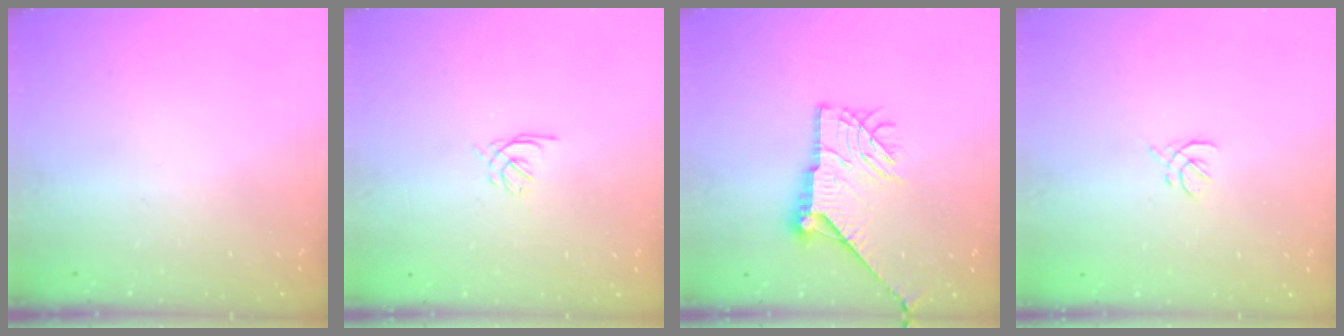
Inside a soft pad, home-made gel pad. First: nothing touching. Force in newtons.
{"total": 1.2, "press": 1.0, "slide": 0.5}
{"total": 16.6, "press": 16.6, "slide": 0.7}
{"total": 2.0, "press": 1.9, "slide": 0.7}